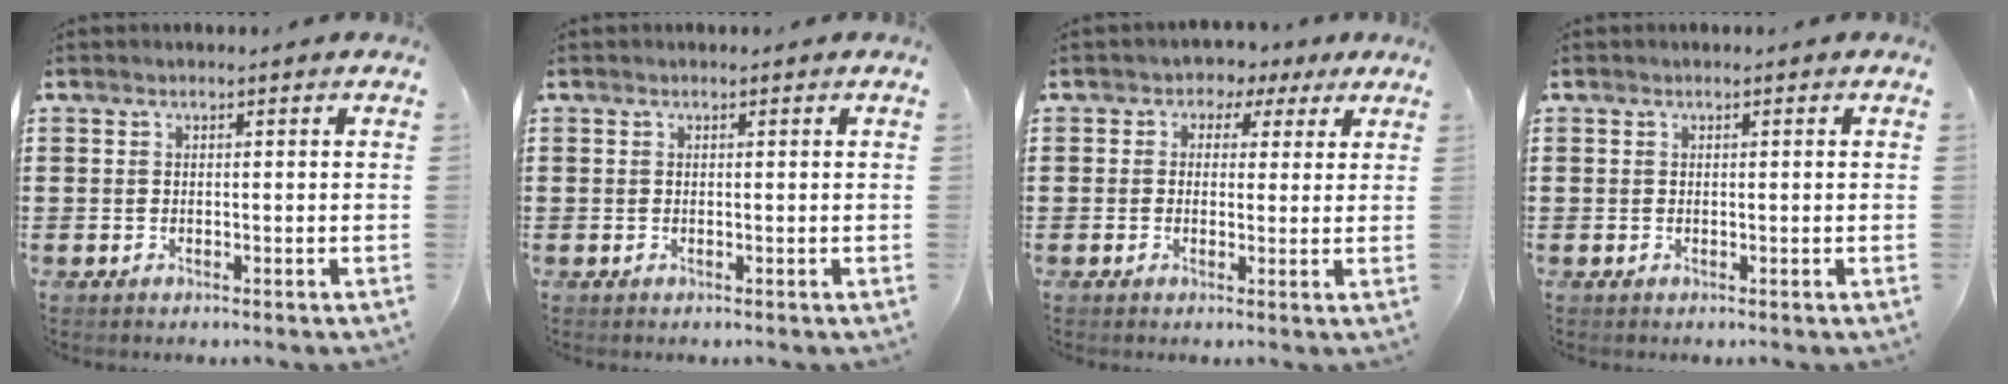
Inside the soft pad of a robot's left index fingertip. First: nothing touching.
{"total": 0.0}
{"total": 2.3, "force": [0.7, 2.2, 0.3], "torque": [-0.013, 0.005, 0.007]}
{"total": 0.0}